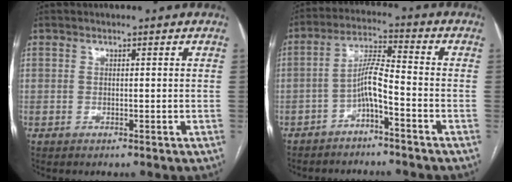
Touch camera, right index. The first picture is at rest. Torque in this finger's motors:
{"motor_torque": [0.41, -0.17, 0.28, 0.05]}